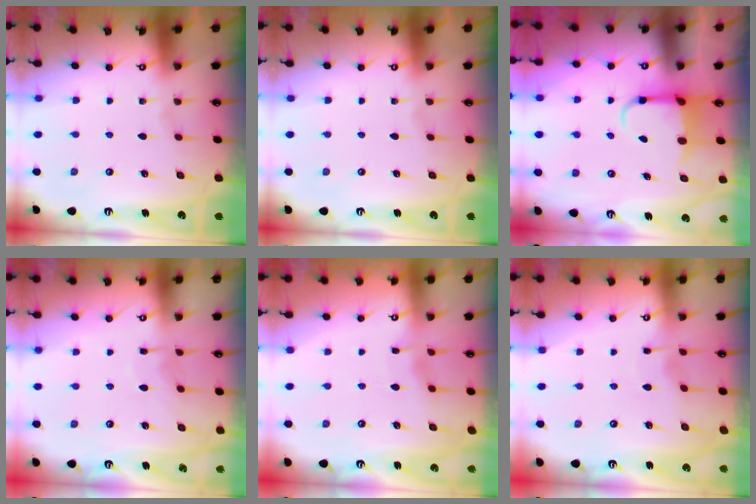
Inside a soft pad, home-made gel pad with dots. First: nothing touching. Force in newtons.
{"total": 0.0}
{"total": 3.8, "press": 3.7, "slide": 1.0}
{"total": 6.1, "press": 6.1, "slide": 0.6}
{"total": 3.3, "press": 3.3, "slide": 0.4}
{"total": 3.5, "press": 3.5, "slide": 0.5}